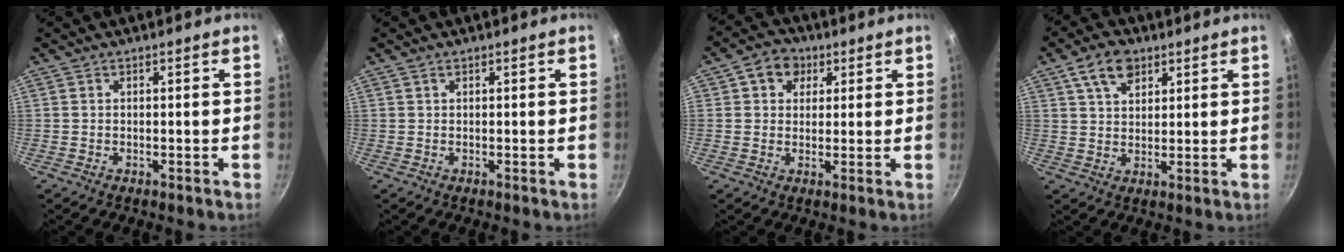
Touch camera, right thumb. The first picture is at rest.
{"total": 0.6, "force": [0.4, 0.2, 0.4], "torque": [-0.006, 0.001, 0.008]}
{"total": 6.3, "force": [2.5, 5.1, 2.7], "torque": [-0.013, -0.002, 0.029]}
{"total": 7.3, "force": [3.8, 4.3, 4.4], "torque": [-0.061, -0.007, 0.066]}